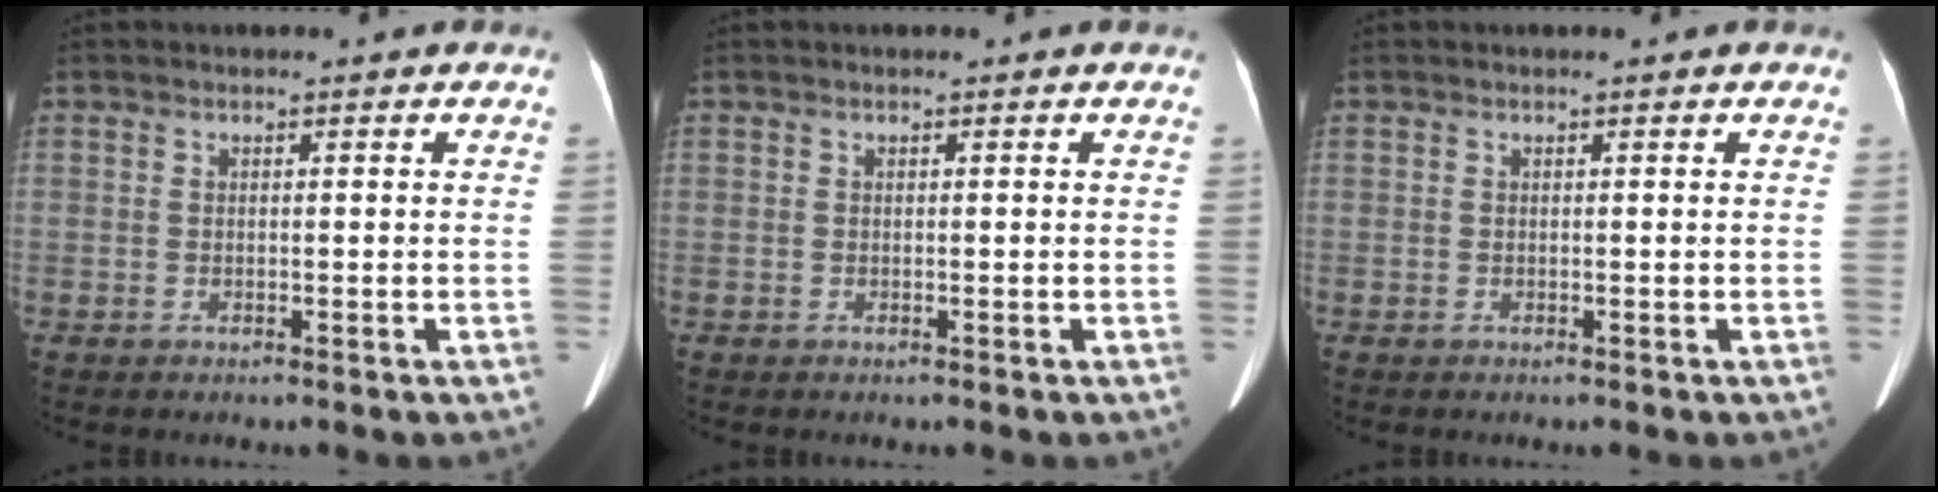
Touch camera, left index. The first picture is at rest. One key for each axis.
{"total": 0.0}
{"total": 0.0}